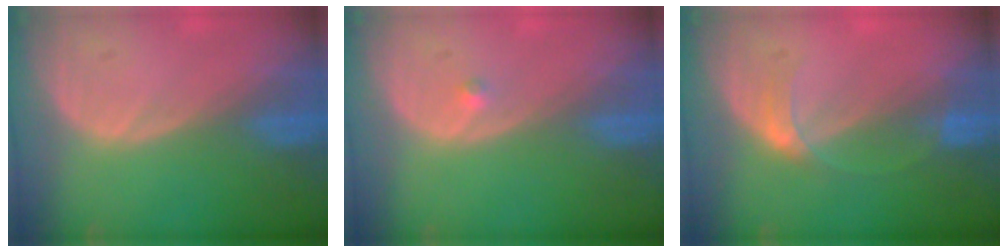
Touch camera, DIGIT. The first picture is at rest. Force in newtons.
{"total": 0.7, "press": 0.5, "slide": 0.4}
{"total": 2.9, "press": 2.9, "slide": 0.1}